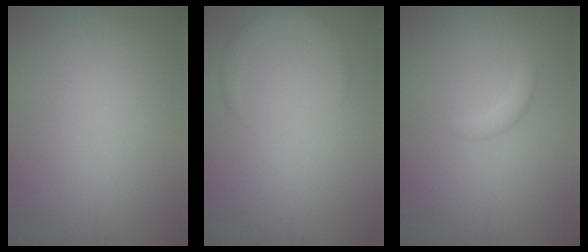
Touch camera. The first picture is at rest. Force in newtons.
{"total": 2.1, "press": 2.1, "slide": 0.2}
{"total": 1.1, "press": 1.1, "slide": 0.0}